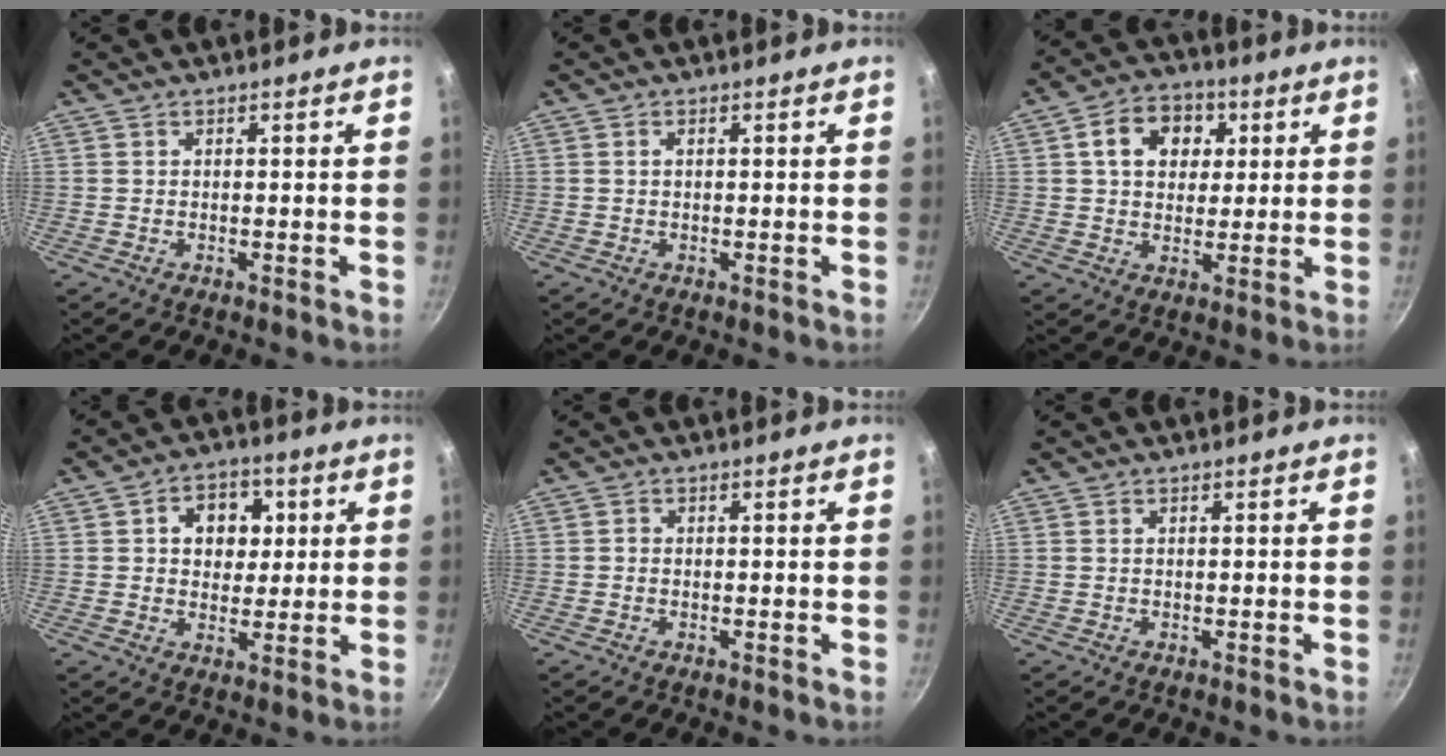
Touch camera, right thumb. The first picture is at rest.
{"total": 0.8, "force": [0.2, 0.4, 0.6], "torque": [-0.012, 0.003, 0.002]}
{"total": 10.1, "force": [3.0, 7.7, 5.8], "torque": [-0.067, 0.006, 0.037]}
{"total": 8.5, "force": [2.1, 6.8, 4.8], "torque": [-0.029, 0.000, 0.023]}
{"total": 0.5, "force": [-0.2, 0.5, 0.1], "torque": [0.001, 0.002, -0.006]}
{"total": 0.0}